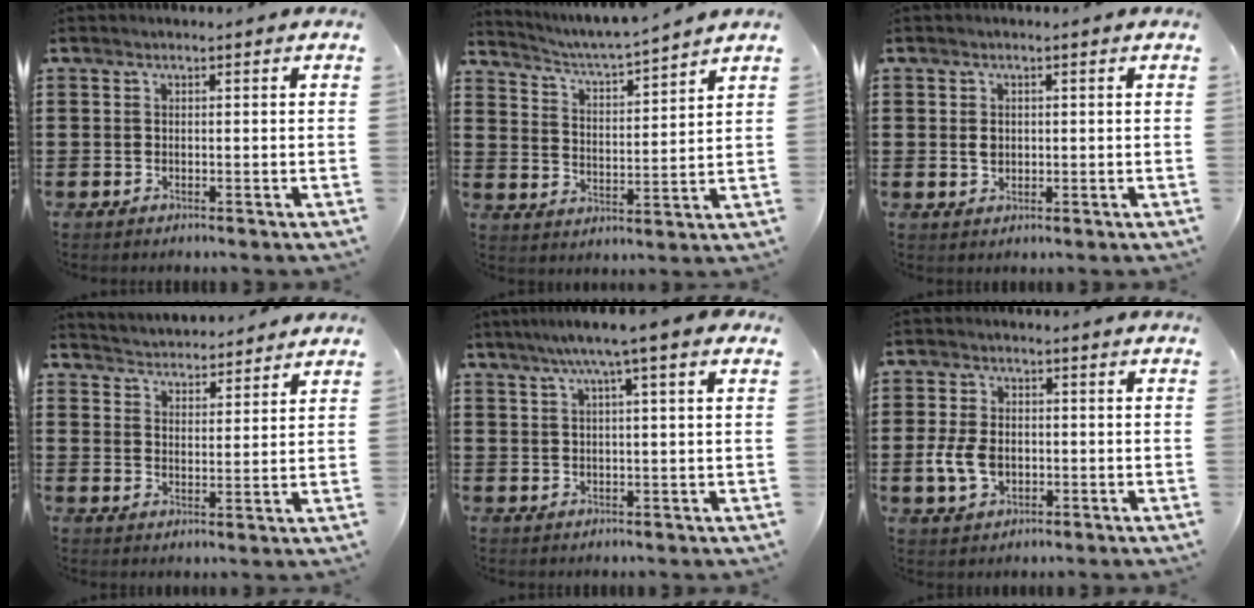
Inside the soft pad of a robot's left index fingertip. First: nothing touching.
{"total": 4.1, "force": [3.9, -0.6, 1.2], "torque": [-0.044, -0.038, 0.059]}
{"total": 1.6, "force": [0.1, 1.2, 1.1], "torque": [-0.025, 0.006, 0.001]}
{"total": 3.5, "force": [3.5, 0.0, -0.5], "torque": [-0.007, -0.022, 0.061]}
{"total": 5.0, "force": [2.8, -0.5, 4.2], "torque": [-0.087, 0.001, 0.044]}
{"total": 5.7, "force": [-1.1, 3.9, 4.1], "torque": [-0.105, 0.000, -0.025]}